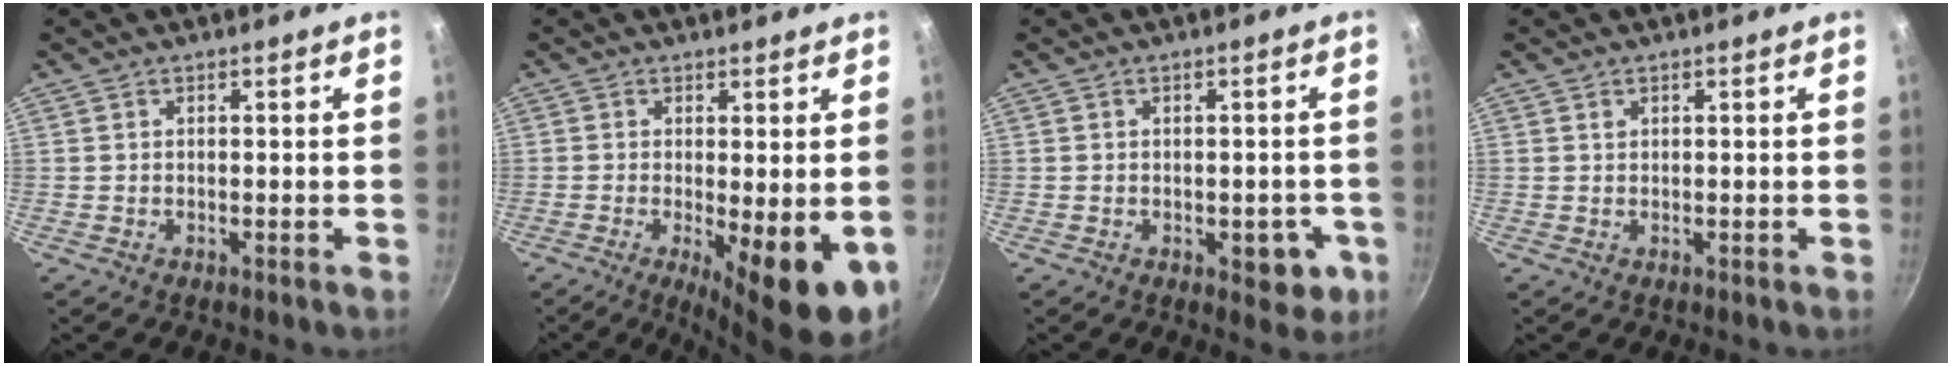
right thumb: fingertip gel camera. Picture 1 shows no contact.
{"total": 10.1, "force": [-2.0, 2.8, 9.5], "torque": [-0.118, -0.009, -0.017]}
{"total": 5.9, "force": [-1.8, 3.5, 4.4], "torque": [-0.023, 0.008, -0.018]}
{"total": 0.6, "force": [0.3, 0.5, 0.2], "torque": [-0.003, 0.000, 0.005]}